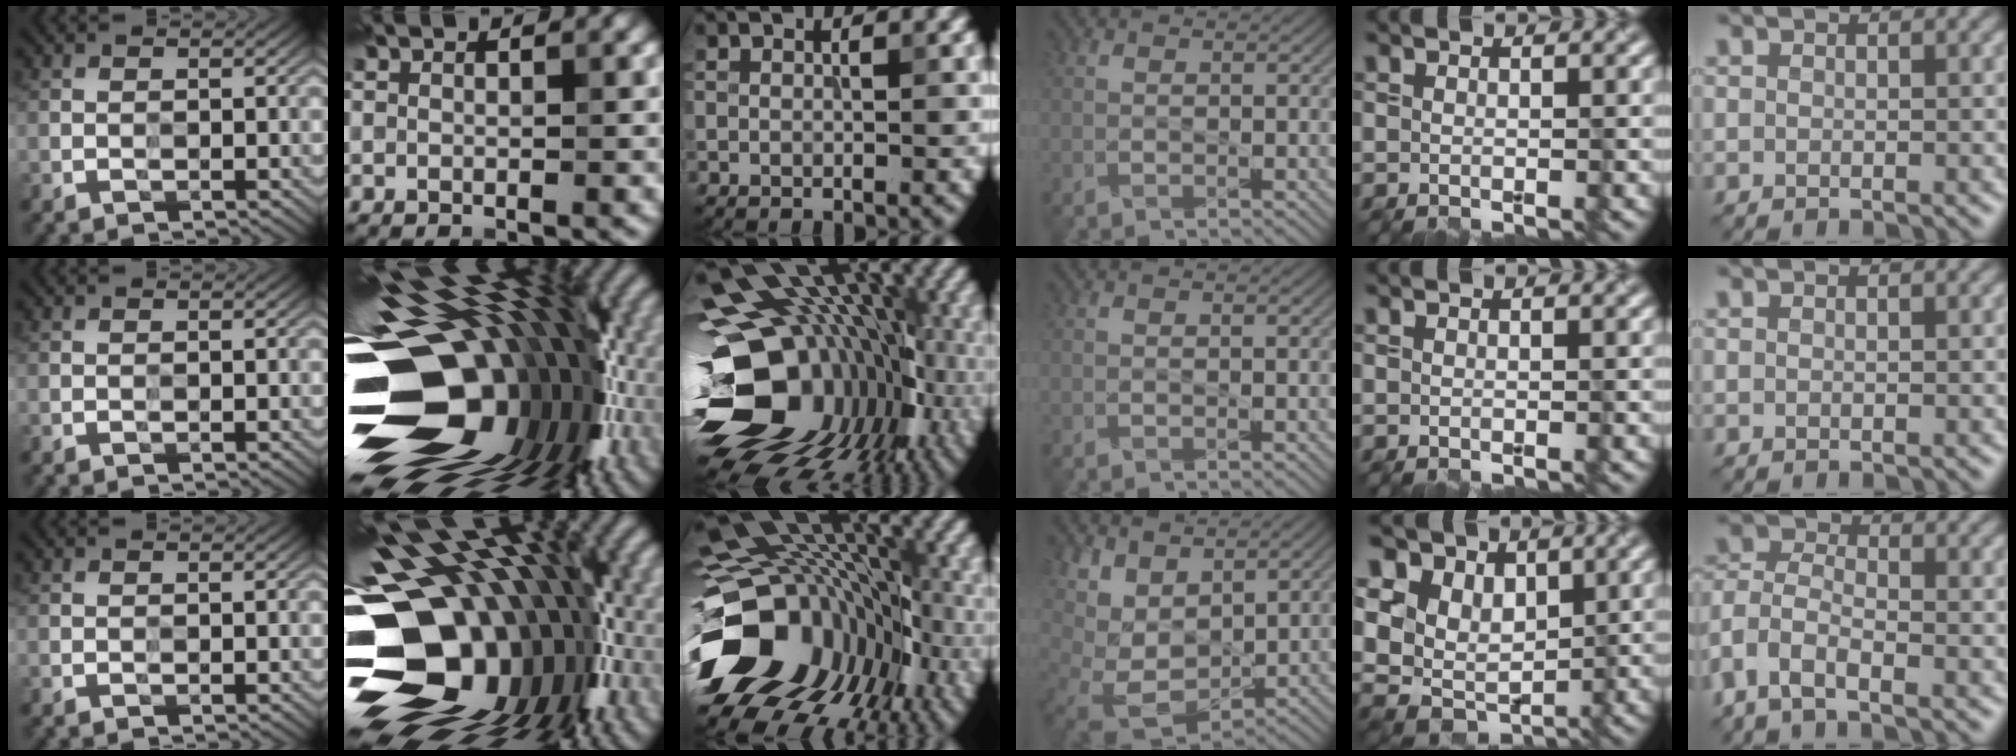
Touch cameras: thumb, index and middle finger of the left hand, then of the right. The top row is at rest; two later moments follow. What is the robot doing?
{"motion": "wipe", "object": "paper plate"}